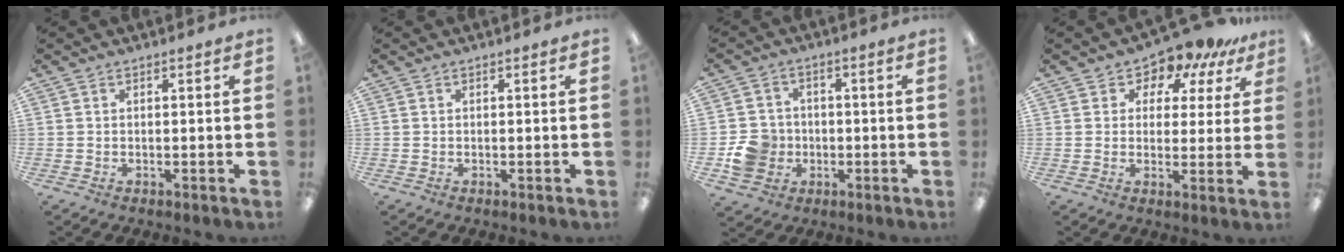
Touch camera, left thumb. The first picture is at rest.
{"total": 0.0}
{"total": 8.1, "force": [-1.8, 7.5, 2.6], "torque": [-0.056, 0.015, -0.030]}
{"total": 8.6, "force": [7.2, 4.2, 2.1], "torque": [-0.042, -0.061, 0.130]}